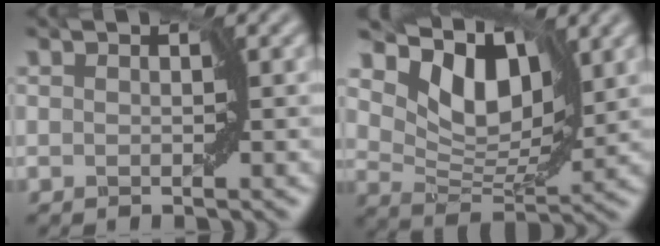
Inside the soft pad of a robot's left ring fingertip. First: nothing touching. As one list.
[{"total": 7.6, "force": [4.4, 4.1, 4.8], "torque": [-0.083, -0.009, 0.076]}]